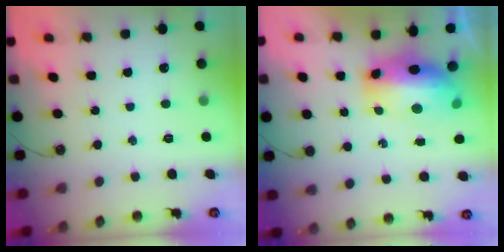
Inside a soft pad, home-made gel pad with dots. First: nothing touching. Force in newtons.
{"total": 14.5, "press": 14.3, "slide": 2.6}